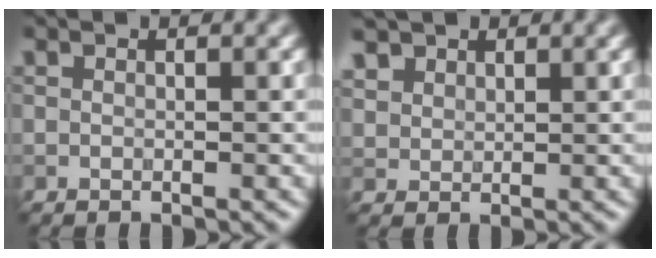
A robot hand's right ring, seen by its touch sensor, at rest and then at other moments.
{"total": 2.8, "force": [1.9, 1.8, 0.8], "torque": [-0.039, -0.005, 0.049]}